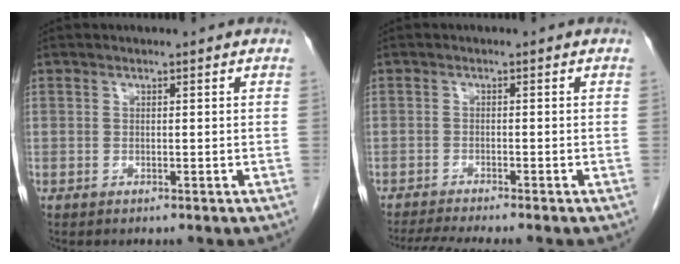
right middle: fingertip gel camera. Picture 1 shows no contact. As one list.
[{"total": 5.7, "force": [-5.1, -0.9, 2.6], "torque": [-0.041, -0.017, -0.083]}]